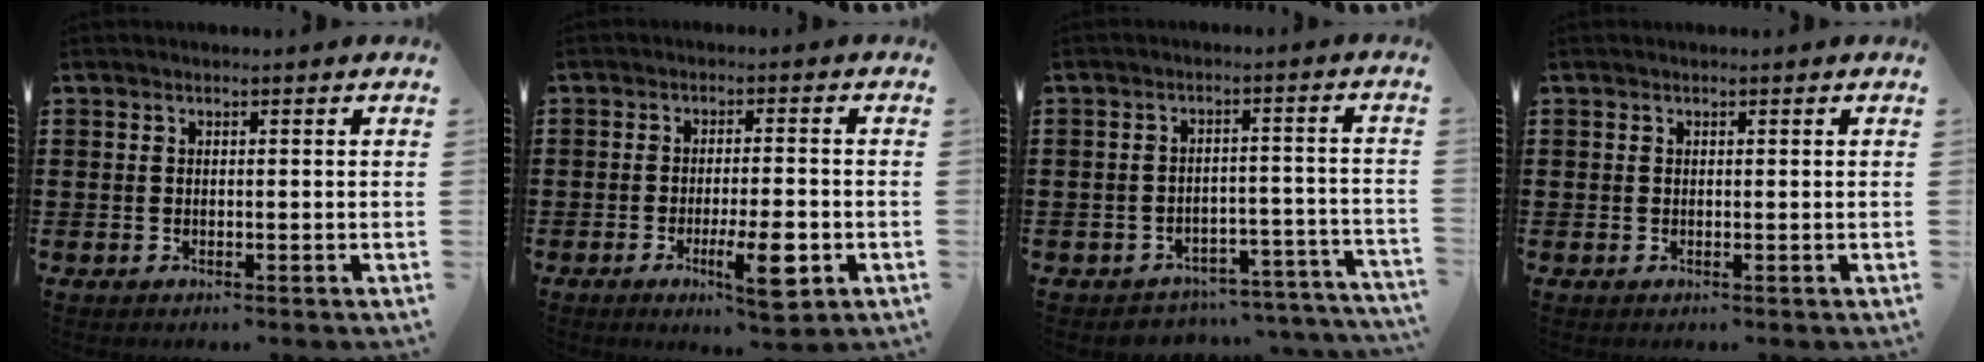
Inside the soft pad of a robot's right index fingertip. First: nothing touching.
{"total": 7.8, "force": [-2.9, 1.6, 7.0], "torque": [-0.129, -0.016, -0.047]}
{"total": 3.7, "force": [-3.6, 0.6, 0.6], "torque": [-0.015, 0.002, -0.076]}
{"total": 0.0}